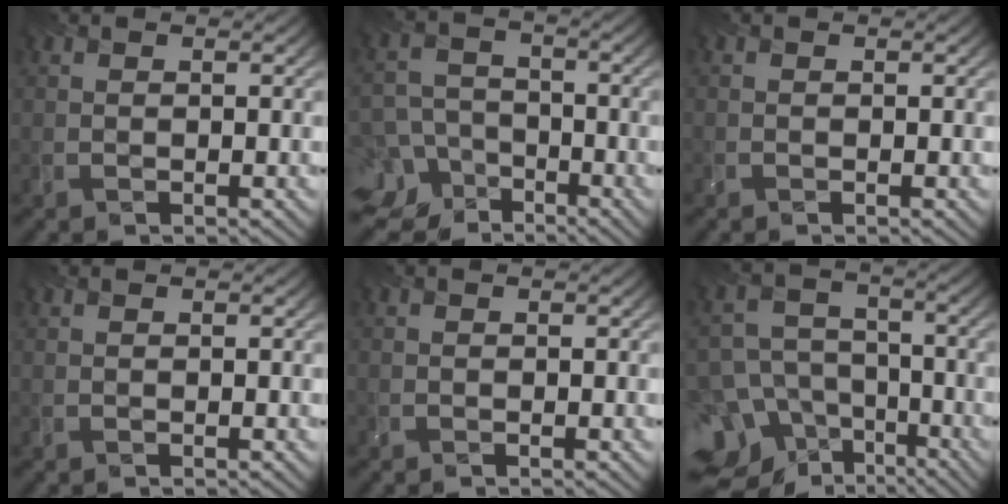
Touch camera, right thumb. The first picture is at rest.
{"total": 9.8, "force": [-6.1, 7.0, 3.2], "torque": [-0.079, -0.035, -0.111]}
{"total": 0.0}
{"total": 0.0}
{"total": 0.0}
{"total": 16.7, "force": [-9.7, 12.2, 5.9], "torque": [-0.168, -0.054, -0.150]}